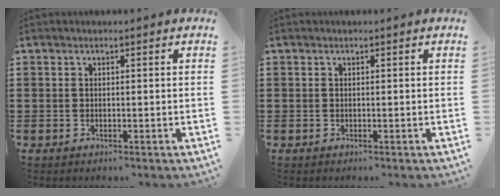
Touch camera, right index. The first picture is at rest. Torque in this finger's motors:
{"motor_torque": [-0.22, 1.14, 0.00, 0.00]}